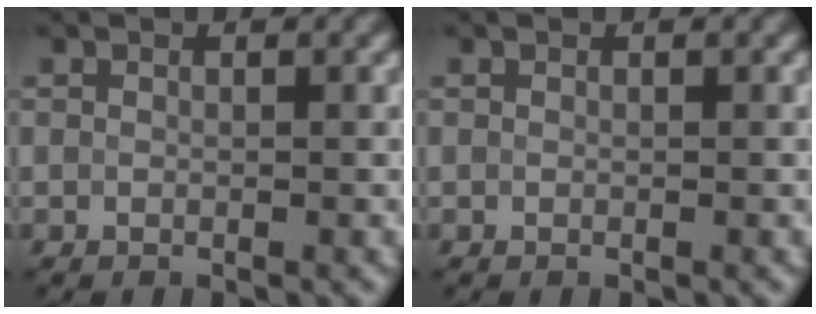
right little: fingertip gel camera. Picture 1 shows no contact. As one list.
[{"total": 0.0}]